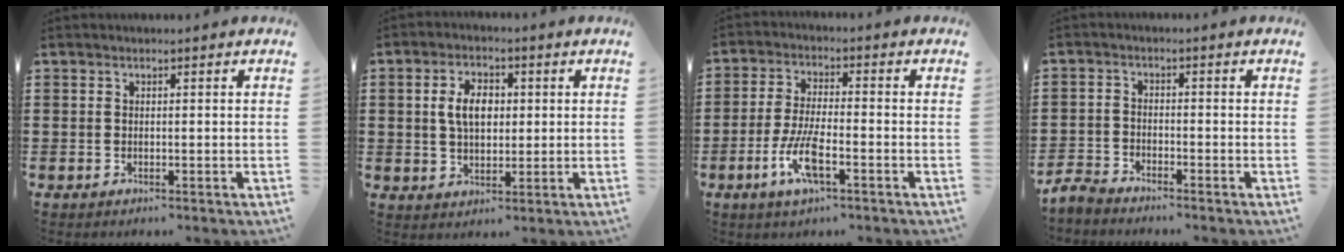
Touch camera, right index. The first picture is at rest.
{"total": 5.7, "force": [0.9, 3.5, 4.4], "torque": [-0.094, 0.009, 0.008]}
{"total": 7.2, "force": [-3.1, 1.8, 6.3], "torque": [-0.141, -0.015, -0.060]}
{"total": 3.0, "force": [-3.0, 0.2, 0.2], "torque": [-0.022, -0.003, -0.067]}